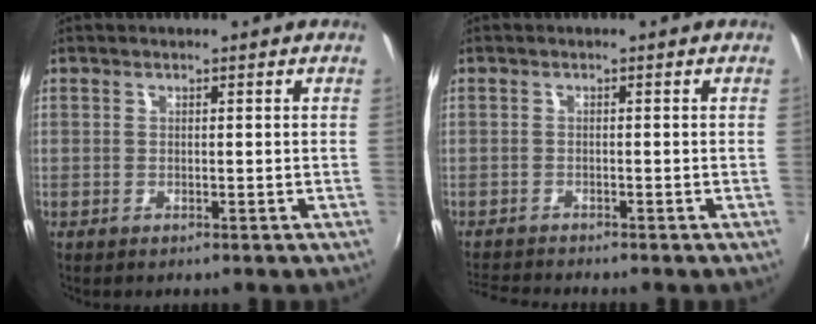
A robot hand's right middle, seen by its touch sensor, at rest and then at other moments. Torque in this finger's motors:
{"motor_torque": [-0.01, -0.04, -0.03, 0.00]}